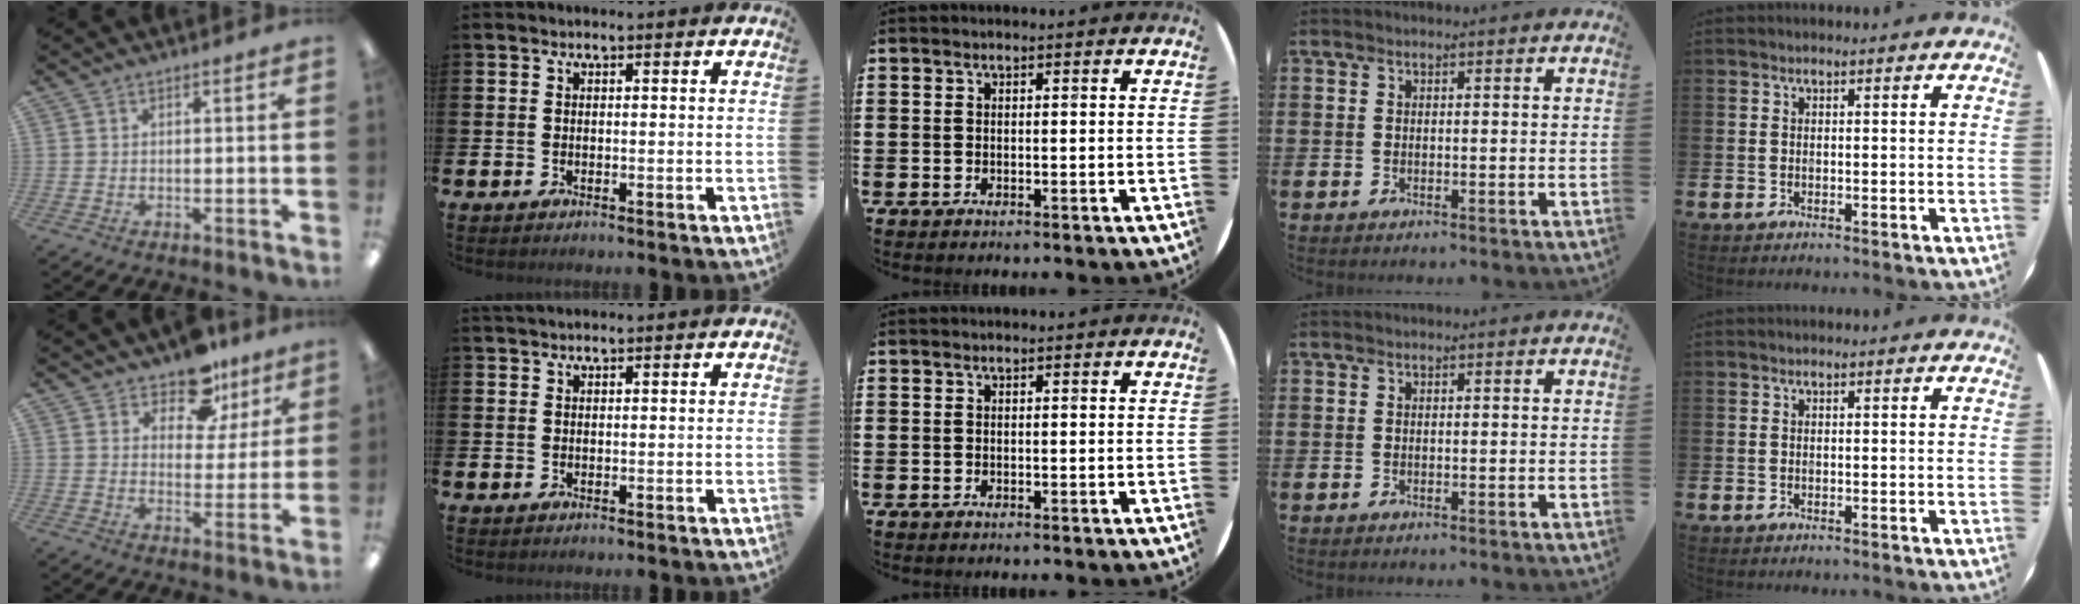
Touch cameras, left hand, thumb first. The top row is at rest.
{"thumb": {"total": 10.3, "force": [7.9, 5.7, 3.5], "torque": [-0.049, -0.052, 0.144]}, "index": {"total": 1.0, "force": [0.9, 0.2, 0.3], "torque": [0.004, -0.002, 0.014]}}